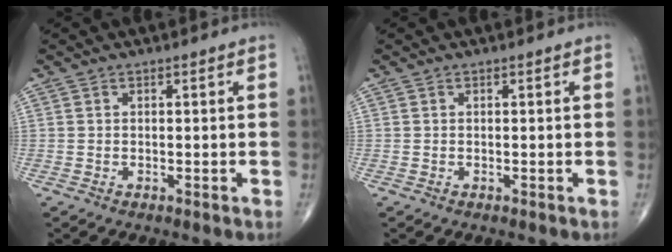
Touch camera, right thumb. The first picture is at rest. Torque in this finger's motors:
{"motor_torque": [0.05, -0.26, 0.23, -0.05, -0.03]}